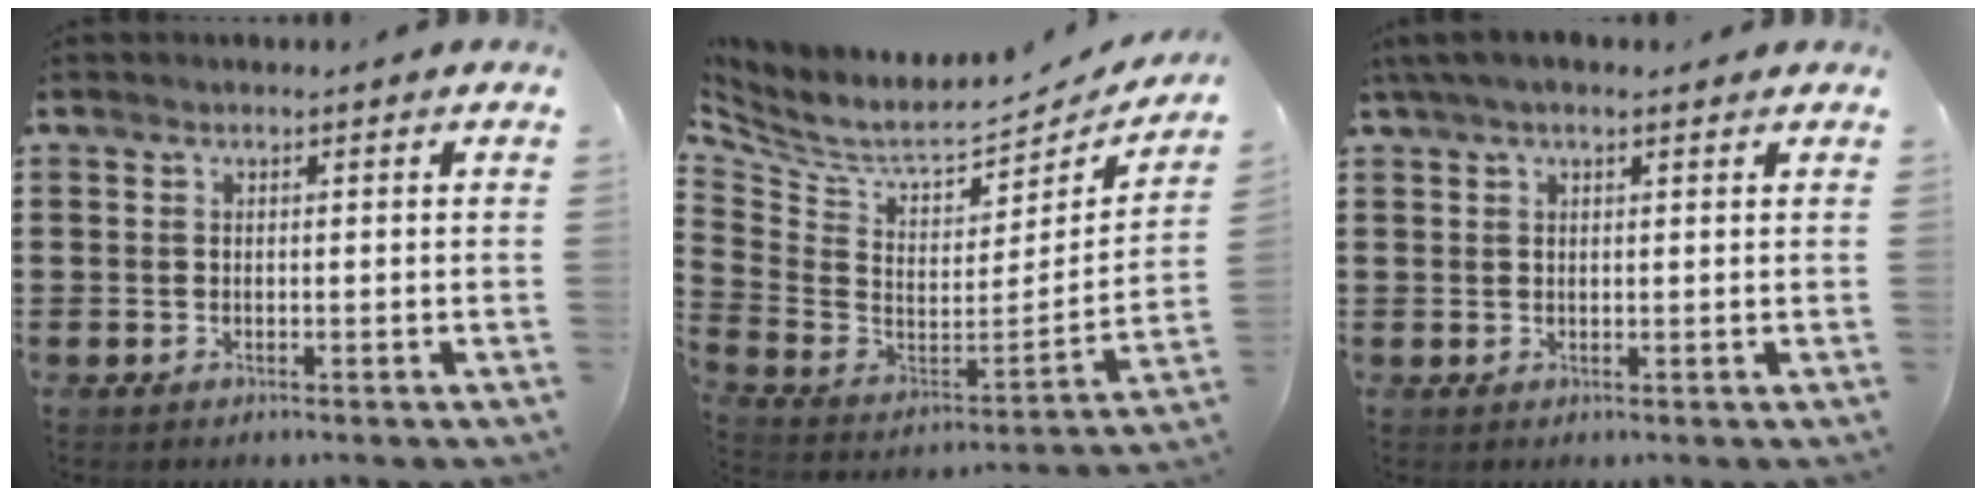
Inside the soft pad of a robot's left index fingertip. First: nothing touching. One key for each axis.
{"total": 5.5, "fx": 4.8, "fy": 1.5, "fz": 2.3, "tx": -0.076, "ty": -0.056, "tz": 0.076}
{"total": 2.5, "fx": 1.6, "fy": 0.7, "fz": 1.9, "tx": -0.039, "ty": 0.004, "tz": 0.029}